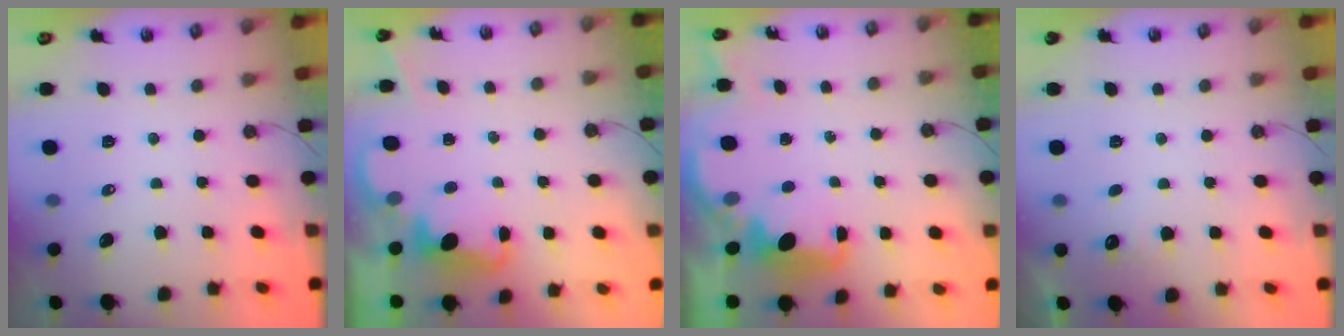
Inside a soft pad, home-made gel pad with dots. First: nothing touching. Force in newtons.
{"total": 2.4, "press": 2.4, "slide": 0.5}
{"total": 2.7, "press": 2.7, "slide": 0.6}
{"total": 4.2, "press": 4.0, "slide": 1.1}